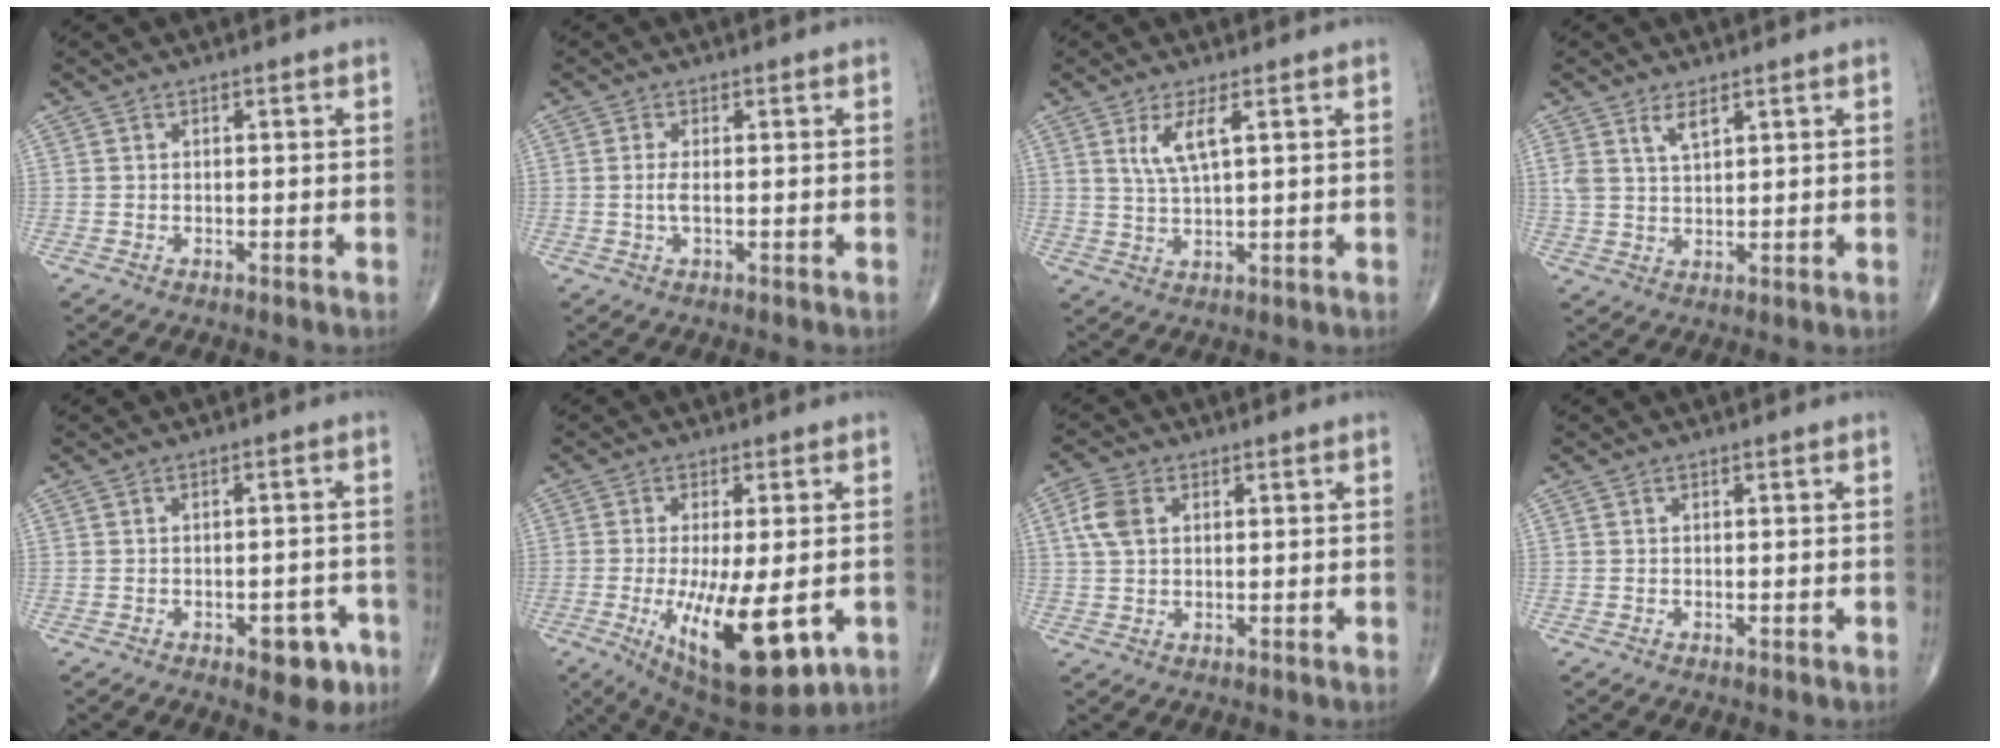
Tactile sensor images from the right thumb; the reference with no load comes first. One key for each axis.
{"total": 2.1, "fx": -0.1, "fy": 0.5, "fz": 2.0, "tx": -0.051, "ty": -0.001, "tz": -0.001}
{"total": 5.0, "fx": 2.0, "fy": 1.0, "fz": 4.5, "tx": -0.096, "ty": -0.012, "tz": 0.047}
{"total": 3.9, "fx": 2.4, "fy": 1.6, "fz": 2.6, "tx": -0.047, "ty": -0.013, "tz": 0.051}
{"total": 6.3, "fx": -3.2, "fy": 3.1, "fz": 4.4, "tx": -0.029, "ty": 0.020, "tz": -0.035}
{"total": 16.3, "fx": -4.2, "fy": 5.5, "fz": 14.8, "tx": -0.246, "ty": -0.025, "tz": -0.047}
{"total": 5.3, "fx": 1.4, "fy": 3.5, "fz": 3.7, "tx": -0.083, "ty": 0.009, "tz": 0.026}
{"total": 0.0}